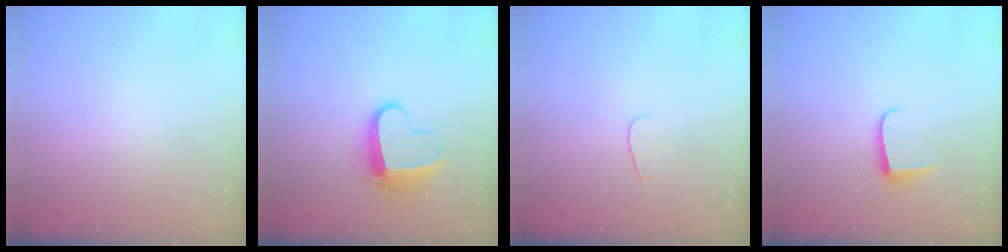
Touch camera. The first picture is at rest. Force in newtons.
{"total": 10.5, "press": 10.5, "slide": 0.8}
{"total": 2.8, "press": 2.8, "slide": 0.2}
{"total": 6.2, "press": 6.2, "slide": 0.8}